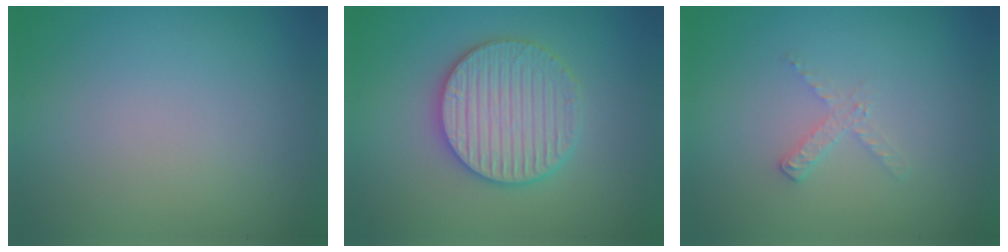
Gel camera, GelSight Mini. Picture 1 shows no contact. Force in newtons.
{"total": 5.9, "press": 5.7, "slide": 1.1}
{"total": 1.4, "press": 1.4, "slide": 0.1}